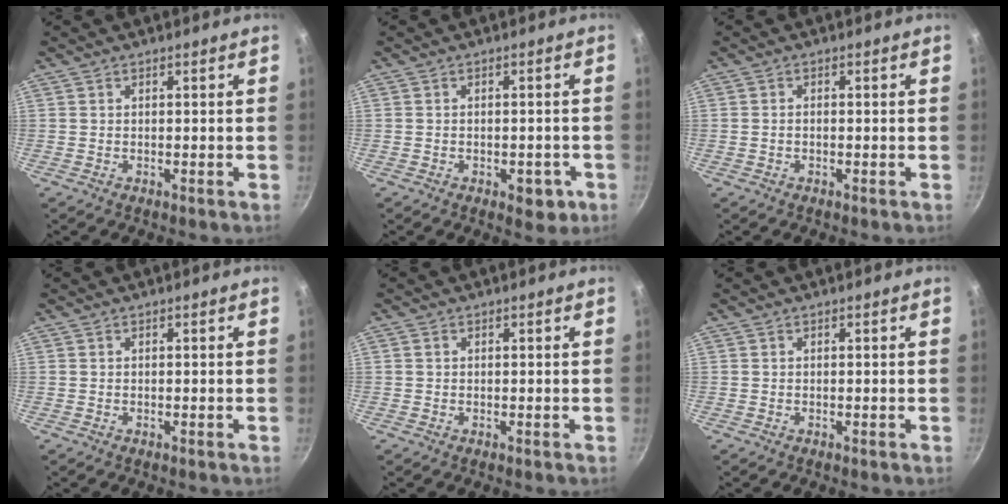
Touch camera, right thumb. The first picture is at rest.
{"total": 4.6, "force": [-1.8, 2.7, 3.2], "torque": [-0.020, 0.012, -0.015]}
{"total": 0.9, "force": [-0.3, 0.6, 0.6], "torque": [-0.012, 0.007, -0.006]}
{"total": 0.0}
{"total": 0.6, "force": [0.1, 0.5, 0.3], "torque": [-0.004, 0.004, 0.001]}
{"total": 0.0}